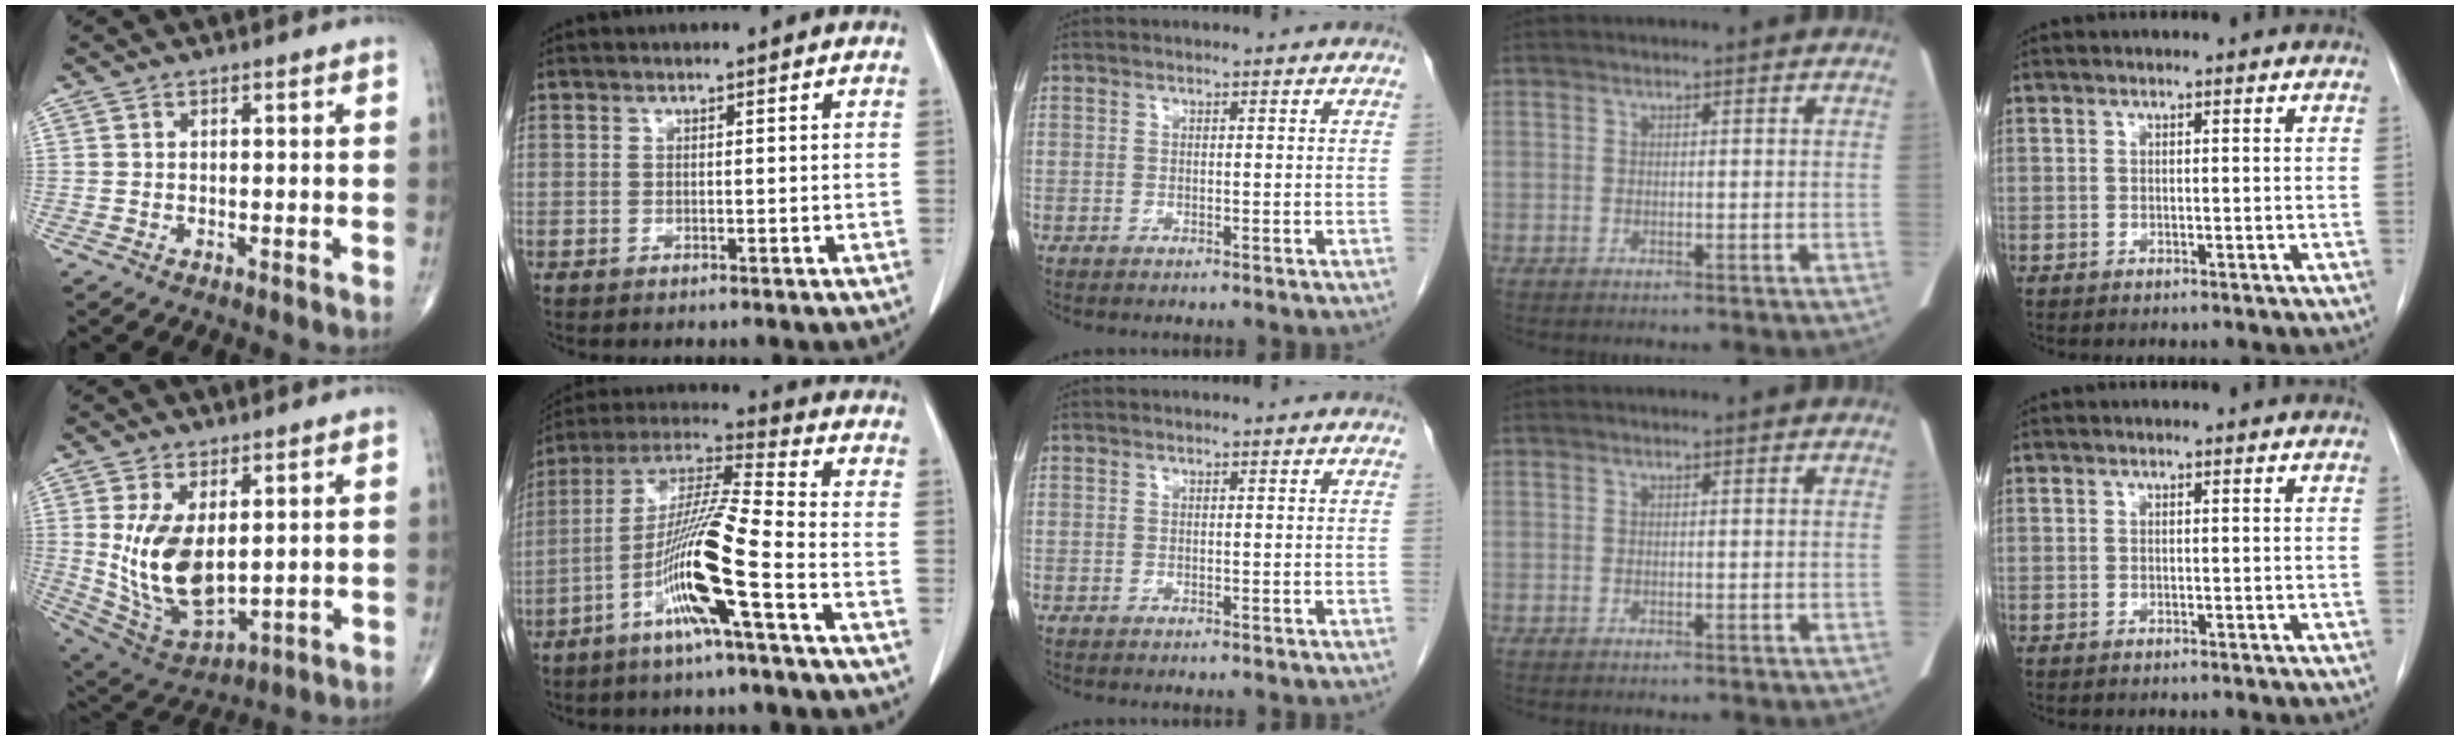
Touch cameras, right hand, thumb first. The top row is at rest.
{"thumb": {"total": 14.4, "force": [1.8, 7.6, 12.1], "torque": [-0.221, -0.019, 0.058]}, "index": {"total": 14.0, "force": [-5.6, -0.8, 12.8], "torque": [-0.255, -0.002, -0.114]}}